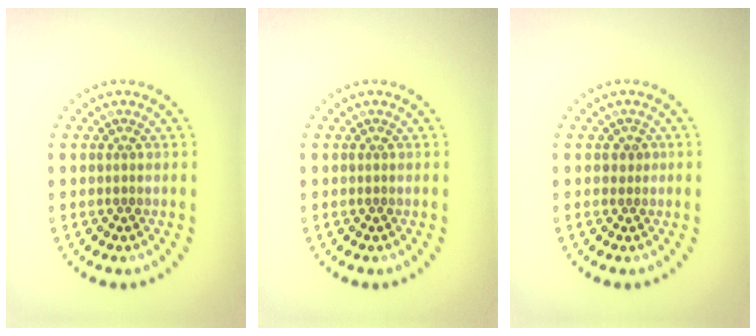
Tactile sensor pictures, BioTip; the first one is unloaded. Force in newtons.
{"total": 0.0}
{"total": 0.5, "press": 0.3, "slide": 0.4}